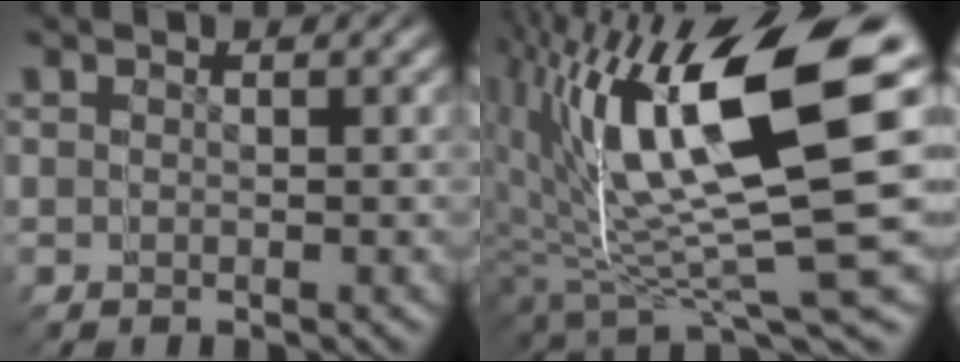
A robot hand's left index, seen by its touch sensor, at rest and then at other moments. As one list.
[{"total": 11.4, "force": [2.1, 5.3, 9.9], "torque": [-0.185, 0.031, 0.033]}]